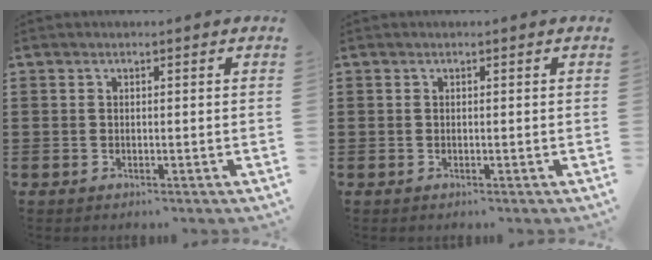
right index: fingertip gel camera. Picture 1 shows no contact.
{"total": 0.0}